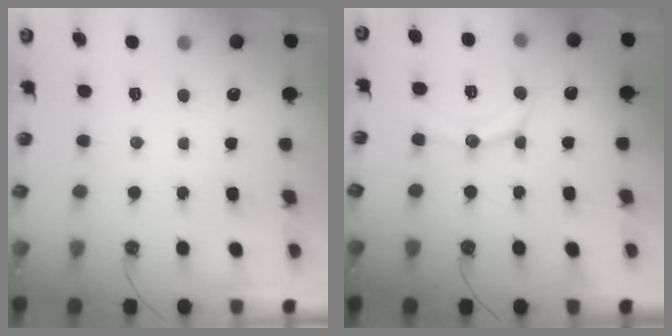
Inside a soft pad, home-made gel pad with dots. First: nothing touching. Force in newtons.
{"total": 11.4, "press": 11.3, "slide": 1.2}